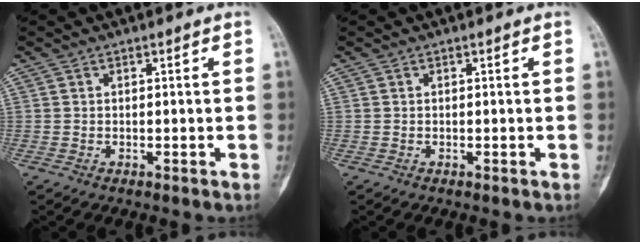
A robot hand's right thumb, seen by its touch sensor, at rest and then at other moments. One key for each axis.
{"total": 0.0}